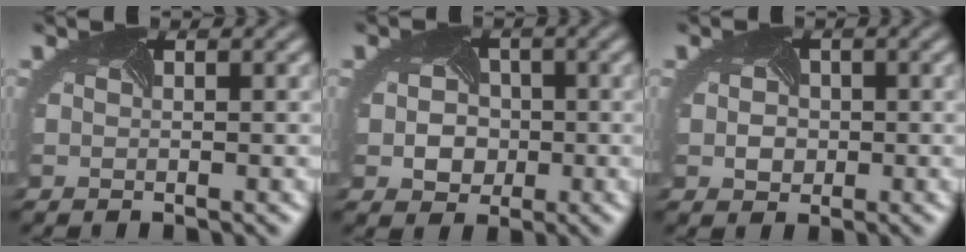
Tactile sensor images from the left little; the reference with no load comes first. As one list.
[{"total": 3.5, "force": [-0.3, 3.0, 1.7], "torque": [-0.020, 0.003, -0.004]}, {"total": 1.6, "force": [-0.2, 1.5, 0.6], "torque": [-0.009, 0.000, -0.006]}]